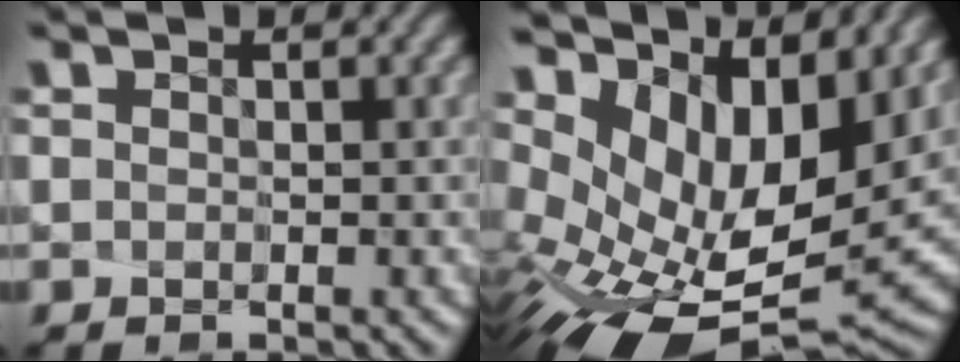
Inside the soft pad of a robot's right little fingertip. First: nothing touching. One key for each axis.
{"total": 14.0, "fx": 1.7, "fy": 7.5, "fz": 11.7, "tx": -0.189, "ty": -0.030, "tz": 0.069}